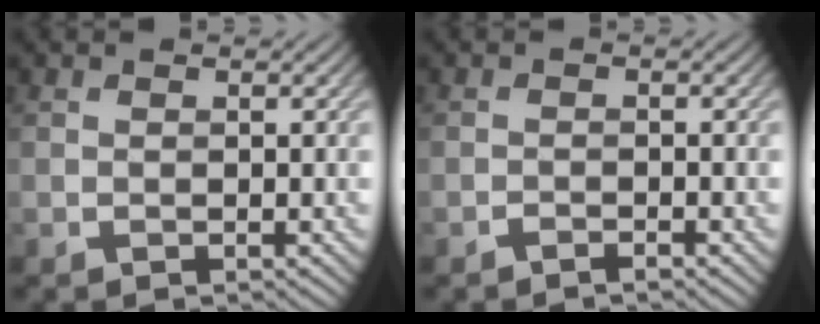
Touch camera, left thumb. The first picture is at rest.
{"total": 0.9, "force": [-0.8, 0.1, 0.4], "torque": [-0.005, 0.001, -0.016]}